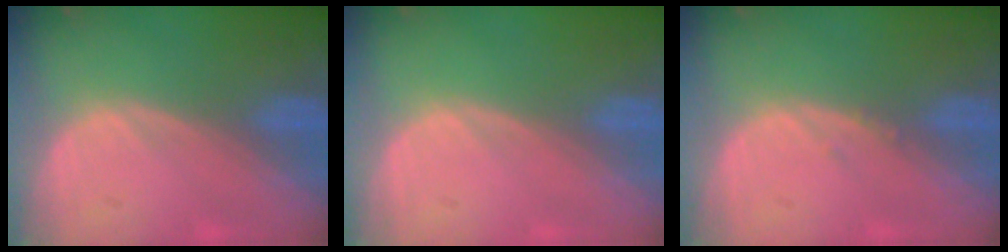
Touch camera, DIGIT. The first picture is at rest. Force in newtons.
{"total": 0.0}
{"total": 0.6, "press": 0.6, "slide": 0.3}